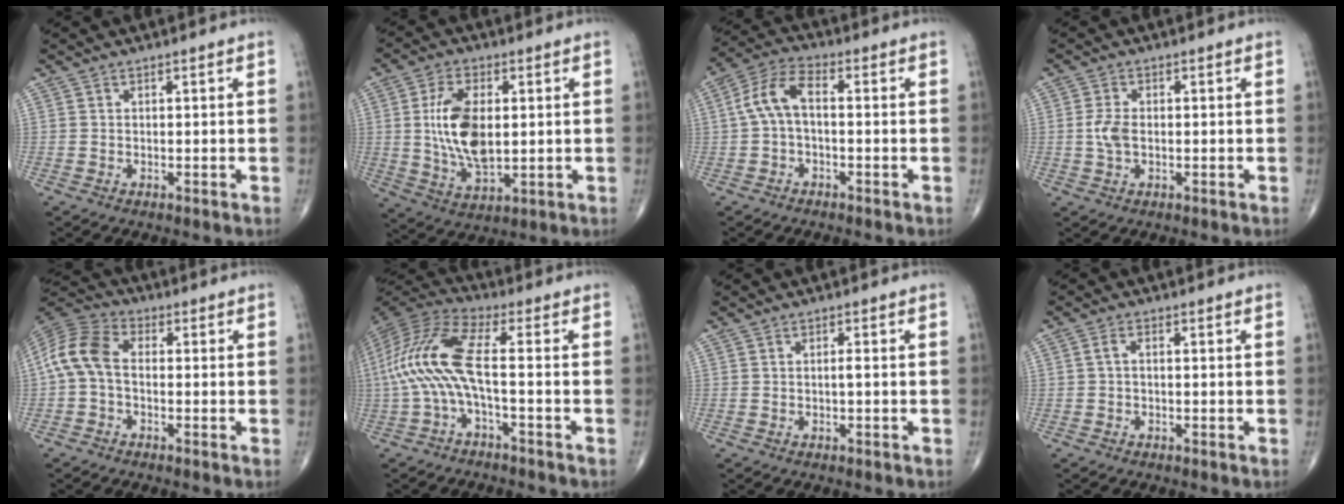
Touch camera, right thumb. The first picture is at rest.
{"total": 12.6, "force": [1.2, 6.6, 10.7], "torque": [-0.198, -0.008, 0.029]}
{"total": 7.4, "force": [-0.2, 3.7, 6.4], "torque": [-0.132, 0.029, -0.013]}
{"total": 3.6, "force": [-0.2, 2.0, 2.9], "torque": [-0.066, 0.004, -0.006]}
{"total": 8.9, "force": [-0.5, 5.5, 6.9], "torque": [-0.143, 0.027, -0.025]}
{"total": 13.6, "force": [-1.8, 3.5, 13.0], "torque": [-0.302, 0.046, -0.042]}
{"total": 0.5, "force": [-0.1, 0.0, 0.5], "torque": [-0.012, -0.001, -0.002]}
{"total": 1.4, "force": [-0.1, 0.7, 1.2], "torque": [-0.024, 0.007, -0.003]}